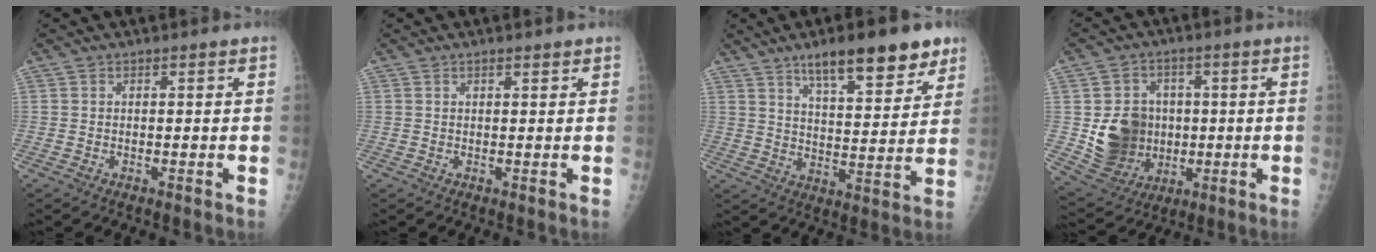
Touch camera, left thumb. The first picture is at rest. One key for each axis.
{"total": 0.9, "fx": 0.7, "fy": 0.3, "fz": 0.6, "tx": -0.009, "ty": -0.002, "tz": 0.010}
{"total": 15.5, "fx": 10.2, "fy": 4.9, "fz": 10.7, "tx": -0.121, "ty": -0.046, "tz": 0.156}
{"total": 13.1, "fx": -0.4, "fy": 11.4, "fz": 6.5, "tx": -0.074, "ty": -0.004, "tz": 0.014}